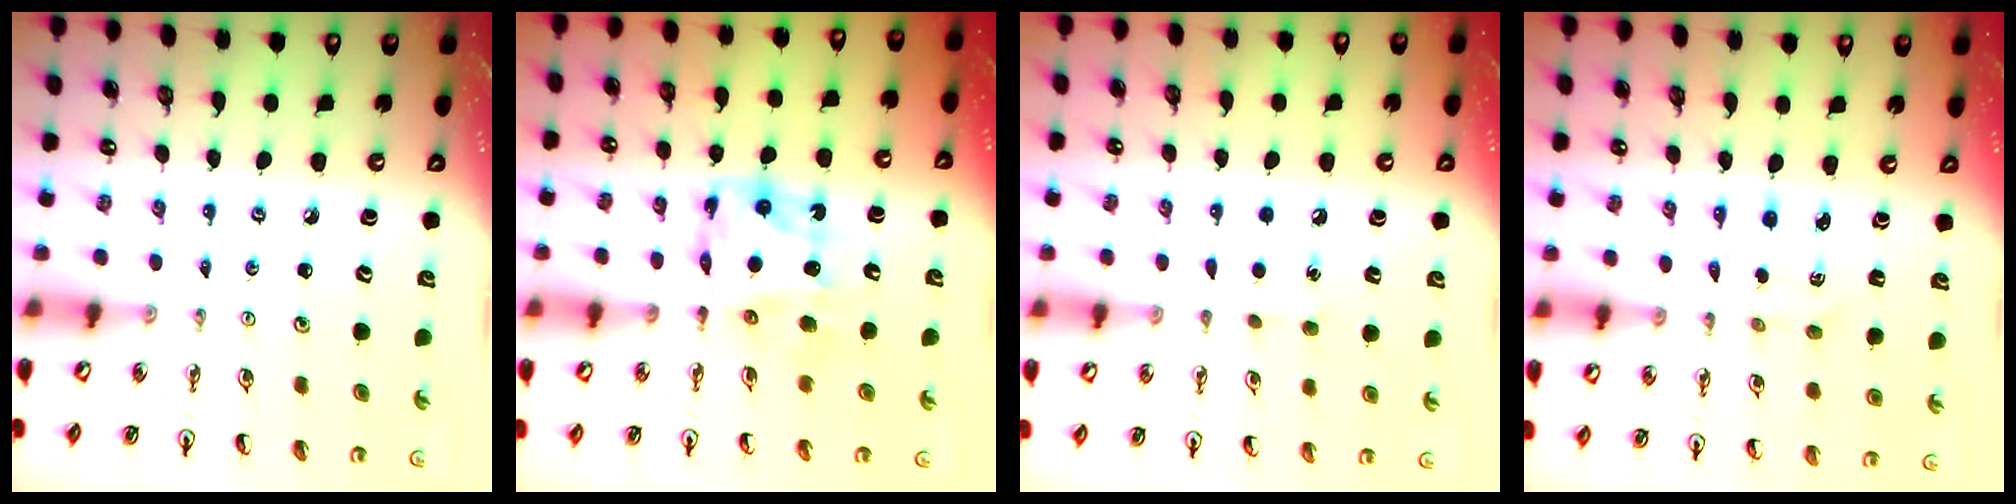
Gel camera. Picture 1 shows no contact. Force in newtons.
{"total": 7.1, "press": 7.1, "slide": 0.3}
{"total": 7.2, "press": 7.1, "slide": 0.8}
{"total": 2.0, "press": 1.8, "slide": 0.7}